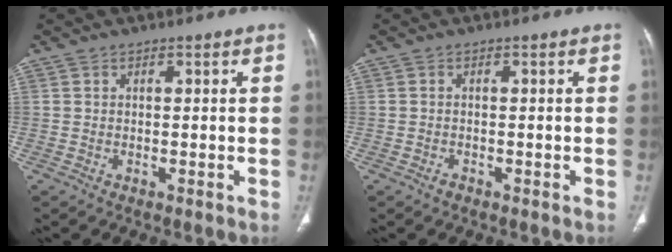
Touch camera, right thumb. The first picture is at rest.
{"total": 0.6, "force": [-0.5, 0.3, 0.2], "torque": [-0.005, 0.000, -0.010]}